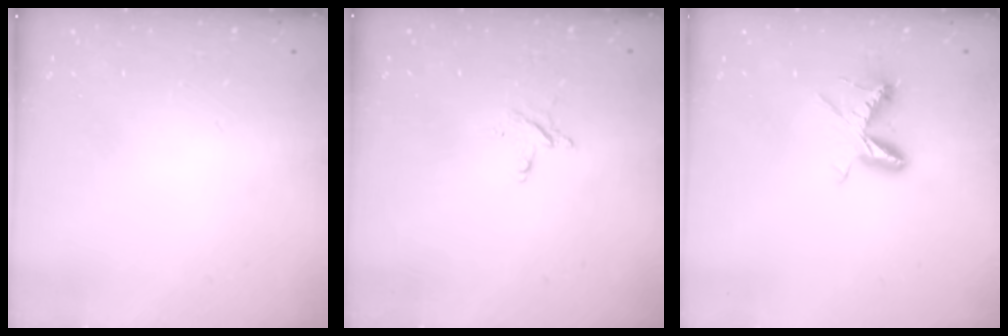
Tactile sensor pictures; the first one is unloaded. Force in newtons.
{"total": 2.4, "press": 2.4, "slide": 0.2}
{"total": 6.6, "press": 6.6, "slide": 0.7}